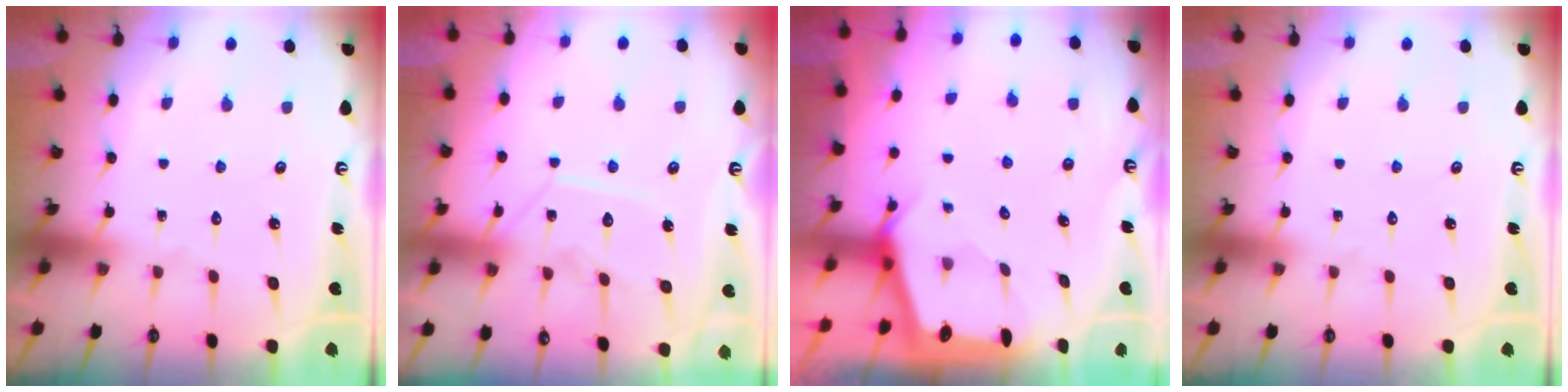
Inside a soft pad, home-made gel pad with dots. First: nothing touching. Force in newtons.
{"total": 10.5, "press": 10.5, "slide": 0.4}
{"total": 2.5, "press": 2.5, "slide": 0.3}
{"total": 0.0}